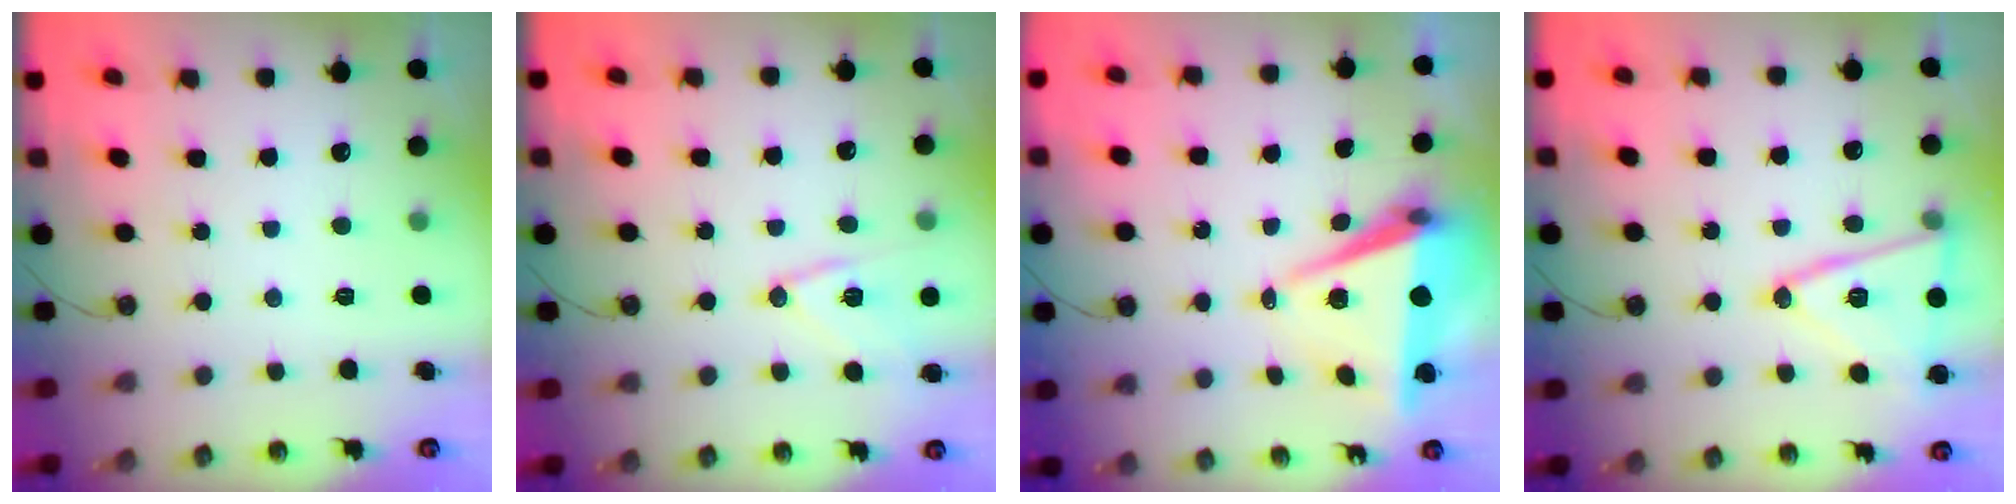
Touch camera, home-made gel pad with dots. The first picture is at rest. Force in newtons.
{"total": 10.5, "press": 10.5, "slide": 0.8}
{"total": 7.8, "press": 6.6, "slide": 4.1}
{"total": 14.9, "press": 14.6, "slide": 3.1}